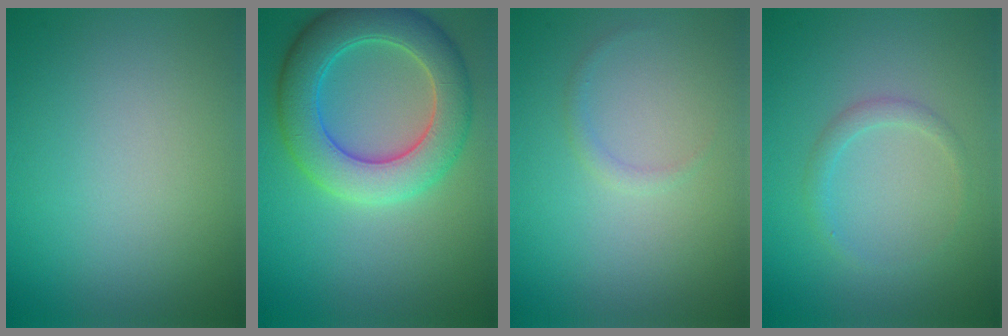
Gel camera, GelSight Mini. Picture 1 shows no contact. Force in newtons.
{"total": 6.7, "press": 6.7, "slide": 0.5}
{"total": 0.8, "press": 0.8, "slide": 0.2}
{"total": 1.3, "press": 1.3, "slide": 0.0}